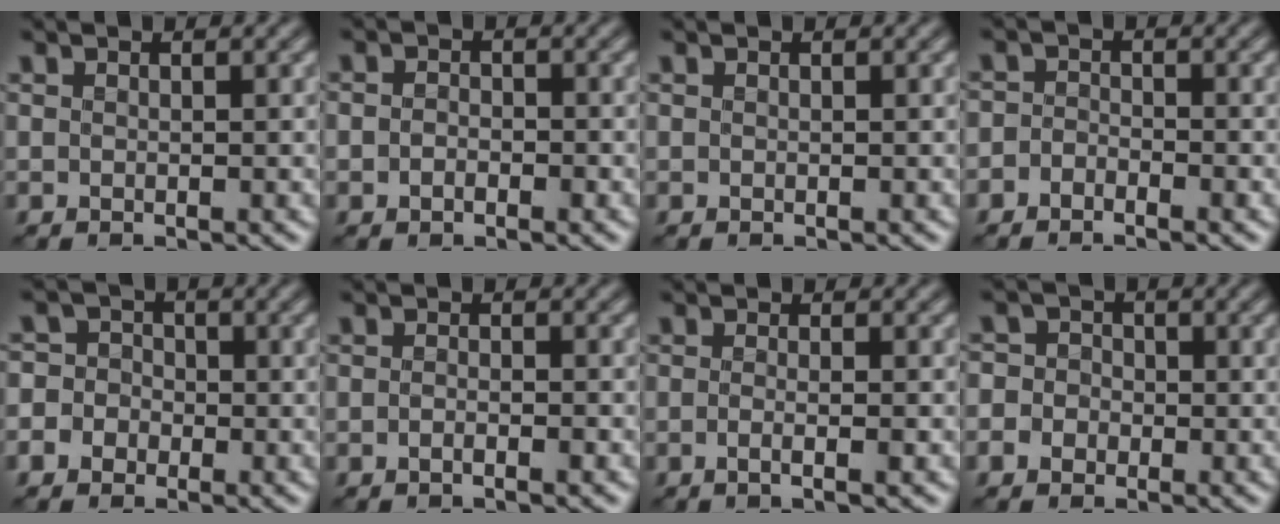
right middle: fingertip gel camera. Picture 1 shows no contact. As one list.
[{"total": 1.7, "force": [-0.6, 1.2, 1.2], "torque": [-0.012, 0.000, -0.014]}, {"total": 0.0}, {"total": 1.7, "force": [-1.2, 1.1, 0.7], "torque": [0.008, 0.005, -0.030]}, {"total": 5.0, "force": [-2.0, 4.5, 1.1], "torque": [-0.003, 0.010, -0.063]}, {"total": 1.4, "force": [-0.7, 0.4, 1.1], "torque": [-0.009, 0.002, -0.016]}, {"total": 2.2, "force": [-0.5, 0.8, 2.0], "torque": [-0.014, -0.007, -0.017]}, {"total": 4.0, "force": [-1.3, 3.6, 1.2], "torque": [0.005, 0.011, -0.048]}]